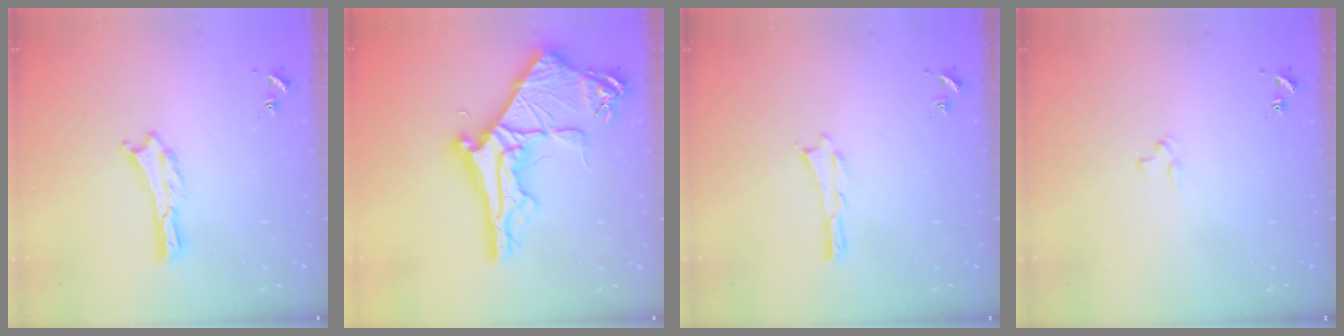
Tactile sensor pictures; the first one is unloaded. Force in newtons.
{"total": 11.1, "press": 11.0, "slide": 1.3}
{"total": 0.0}
{"total": 1.9, "press": 1.9, "slide": 0.2}